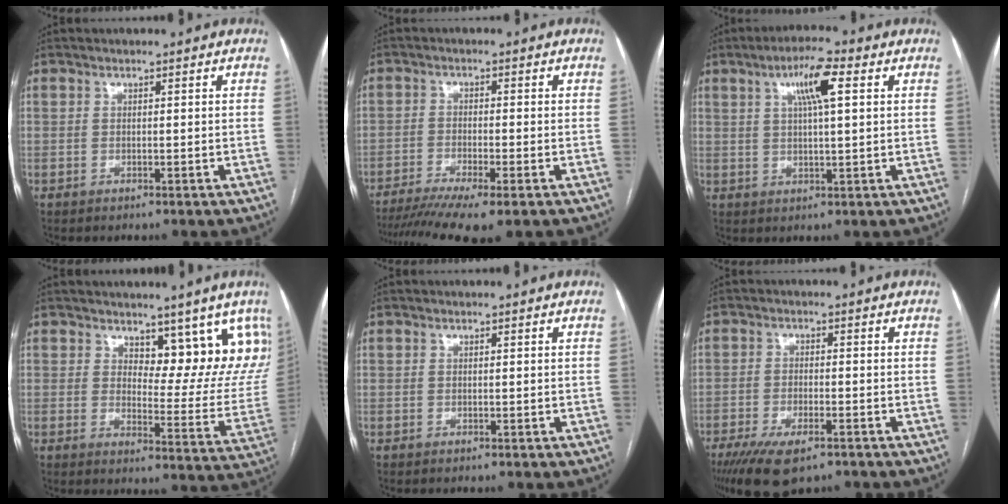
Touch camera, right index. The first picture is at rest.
{"total": 10.9, "force": [-8.1, 0.8, 7.2], "torque": [-0.118, -0.013, -0.129]}
{"total": 7.1, "force": [2.7, 0.8, 6.5], "torque": [-0.118, 0.010, 0.045]}
{"total": 12.3, "force": [9.1, 5.1, 6.6], "torque": [-0.048, -0.030, 0.108]}
{"total": 0.0}
{"total": 9.4, "force": [-6.4, 2.9, 6.2], "torque": [-0.106, -0.017, -0.105]}